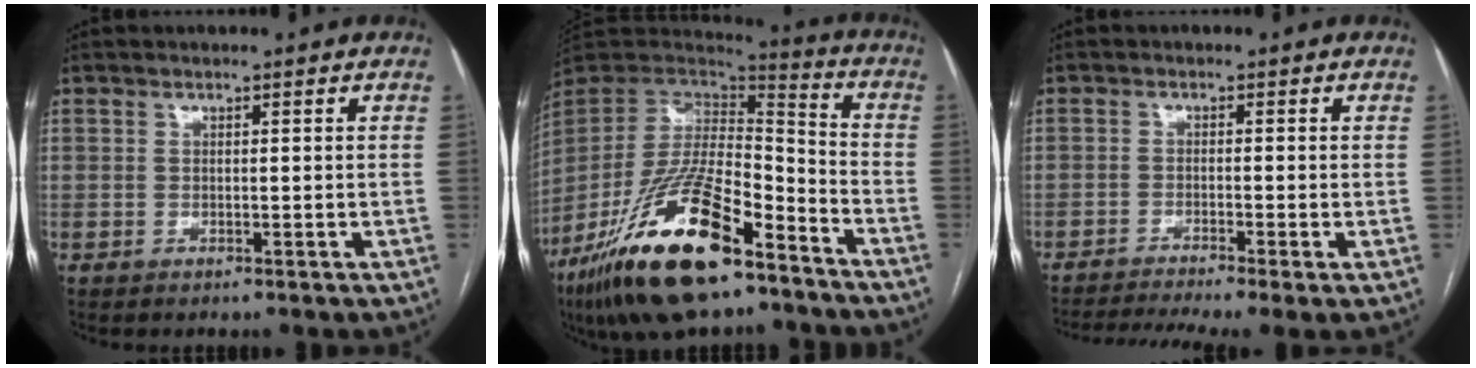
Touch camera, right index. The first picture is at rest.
{"total": 24.6, "force": [-15.6, 7.3, 17.6], "torque": [-0.343, -0.025, -0.273]}
{"total": 9.1, "force": [-7.0, -0.1, 5.8], "torque": [-0.088, -0.011, -0.110]}